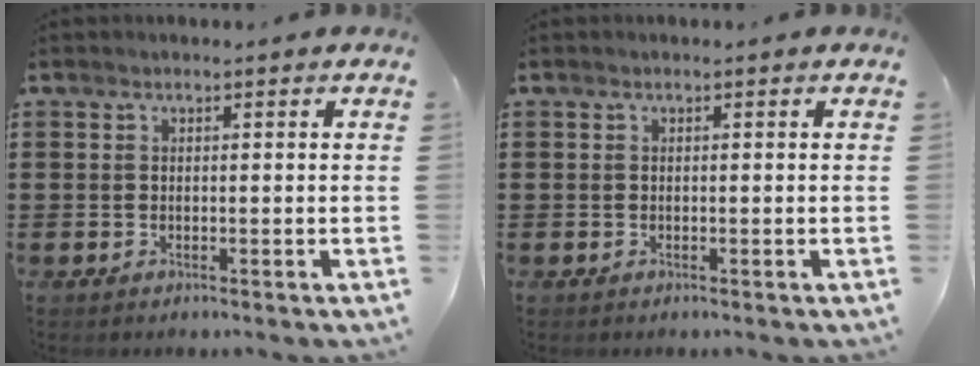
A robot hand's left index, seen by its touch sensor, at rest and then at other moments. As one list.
[{"total": 0.0}]